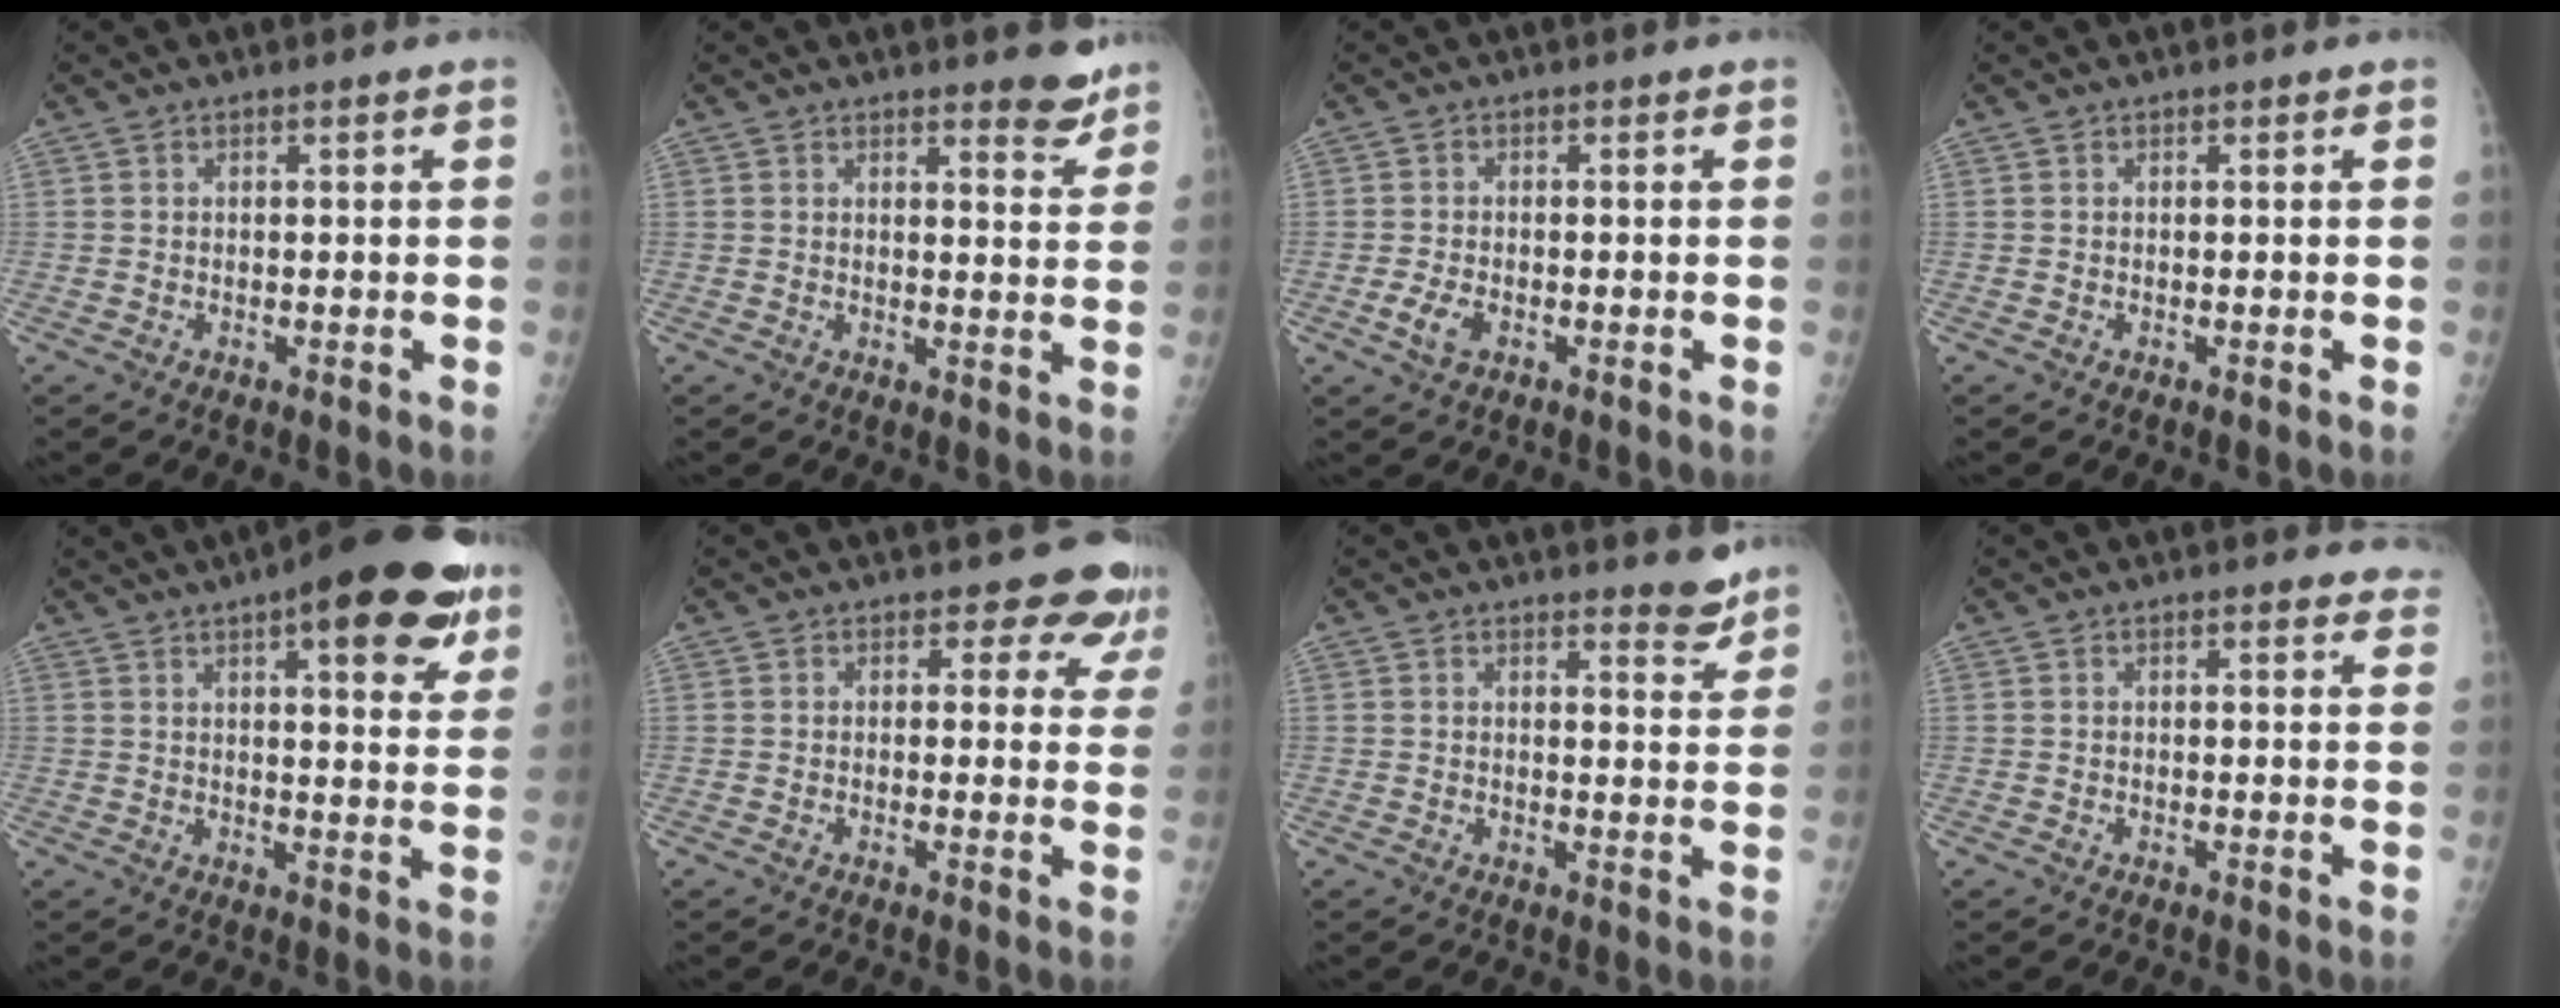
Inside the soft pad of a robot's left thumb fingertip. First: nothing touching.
{"total": 4.3, "force": [3.6, 1.3, 1.9], "torque": [-0.005, -0.029, 0.041]}
{"total": 3.1, "force": [-1.4, 1.6, 2.2], "torque": [-0.041, 0.001, -0.024]}
{"total": 0.0}
{"total": 17.5, "force": [9.5, 5.6, 13.6], "torque": [-0.150, -0.026, 0.120]}
{"total": 7.0, "force": [5.8, 3.6, 1.5], "torque": [0.028, -0.025, 0.040]}
{"total": 3.6, "force": [3.2, 1.0, 1.3], "torque": [-0.001, -0.028, 0.036]}
{"total": 3.6, "force": [3.1, 1.4, 1.3], "torque": [0.011, -0.008, 0.023]}